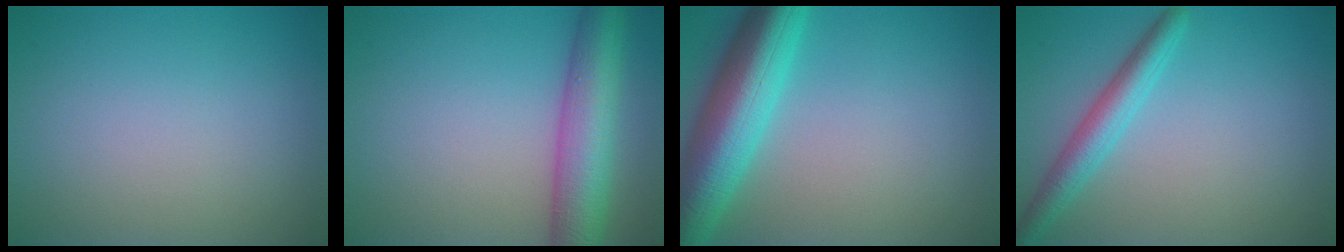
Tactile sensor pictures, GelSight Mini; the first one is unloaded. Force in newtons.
{"total": 7.4, "press": 7.4, "slide": 0.3}
{"total": 9.2, "press": 9.2, "slide": 0.3}
{"total": 3.4, "press": 3.4, "slide": 0.1}